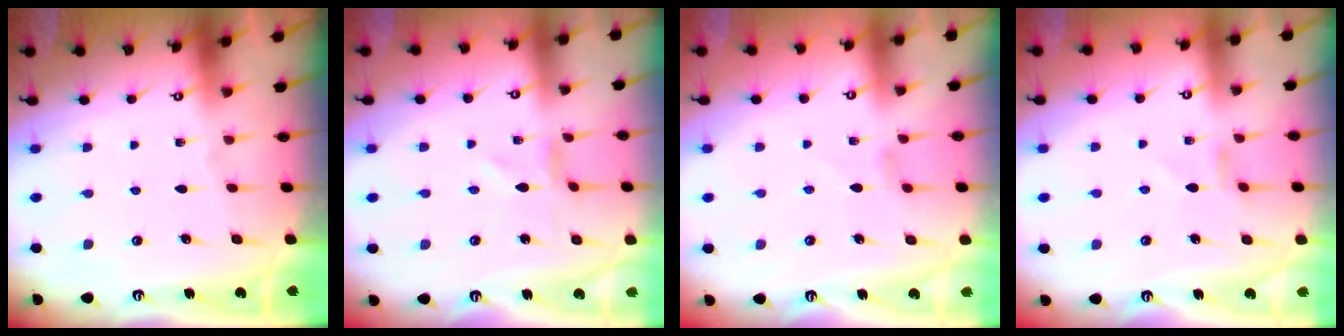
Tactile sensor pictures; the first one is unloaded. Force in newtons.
{"total": 0.0}
{"total": 2.1, "press": 2.0, "slide": 0.3}
{"total": 2.6, "press": 2.6, "slide": 0.3}